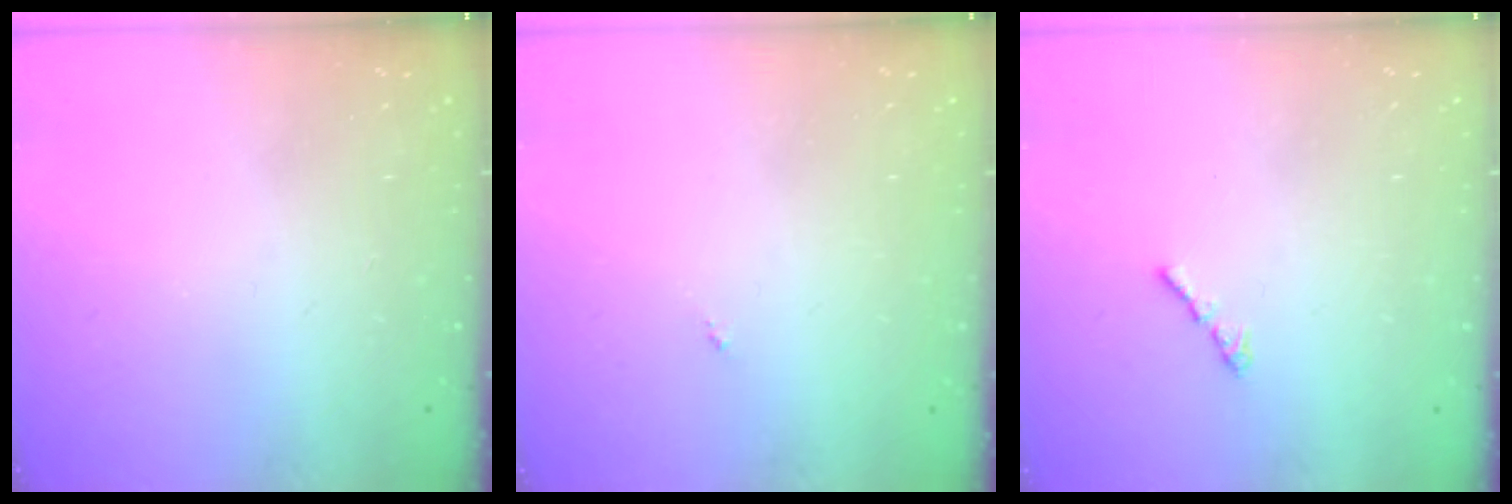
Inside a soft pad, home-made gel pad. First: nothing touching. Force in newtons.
{"total": 0.0}
{"total": 1.2, "press": 1.1, "slide": 0.5}